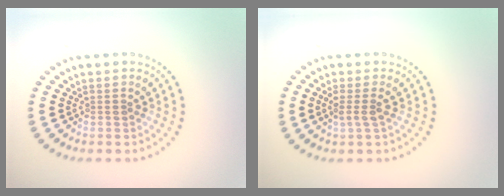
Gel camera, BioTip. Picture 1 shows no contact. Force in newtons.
{"total": 1.6, "press": 1.3, "slide": 0.9}